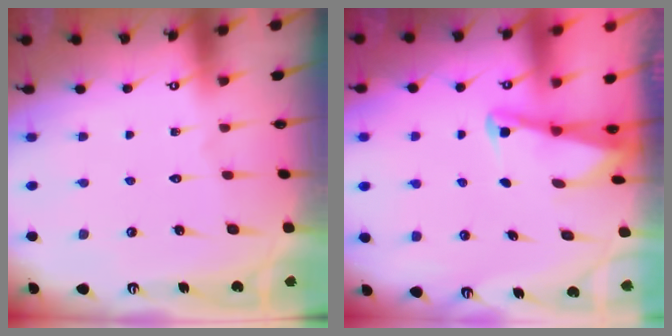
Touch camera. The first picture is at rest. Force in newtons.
{"total": 2.2, "press": 2.2, "slide": 0.3}